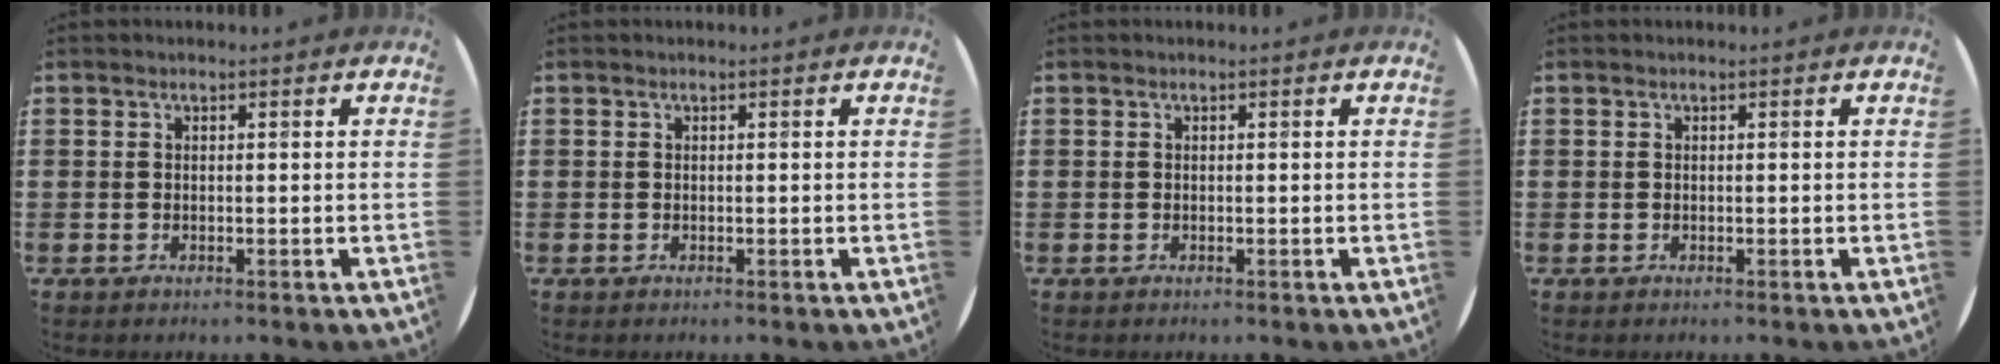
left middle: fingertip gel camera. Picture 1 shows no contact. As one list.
[{"total": 0.0}, {"total": 0.0}, {"total": 0.0}]